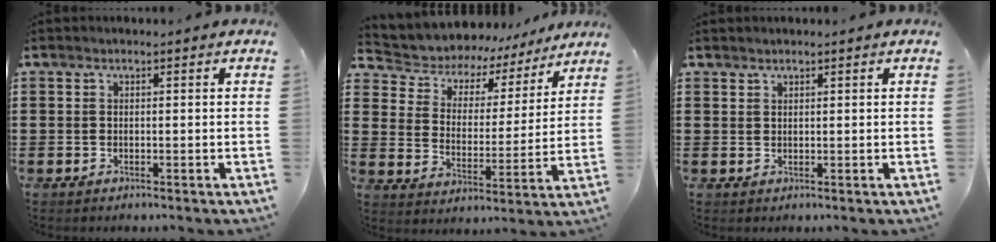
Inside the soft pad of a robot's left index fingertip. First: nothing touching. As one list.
[{"total": 5.2, "force": [4.9, 1.8, 0.2], "torque": [-0.038, -0.042, 0.079]}, {"total": 1.0, "force": [0.9, 0.3, 0.1], "torque": [-0.004, 0.001, 0.018]}]